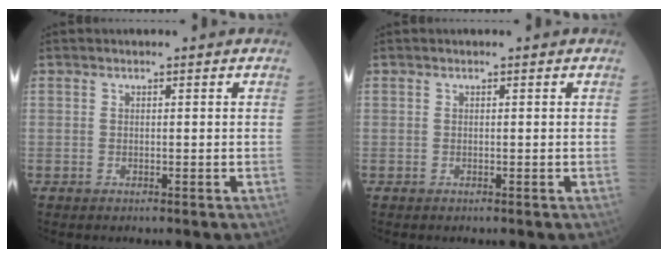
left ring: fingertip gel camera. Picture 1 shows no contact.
{"total": 0.0}